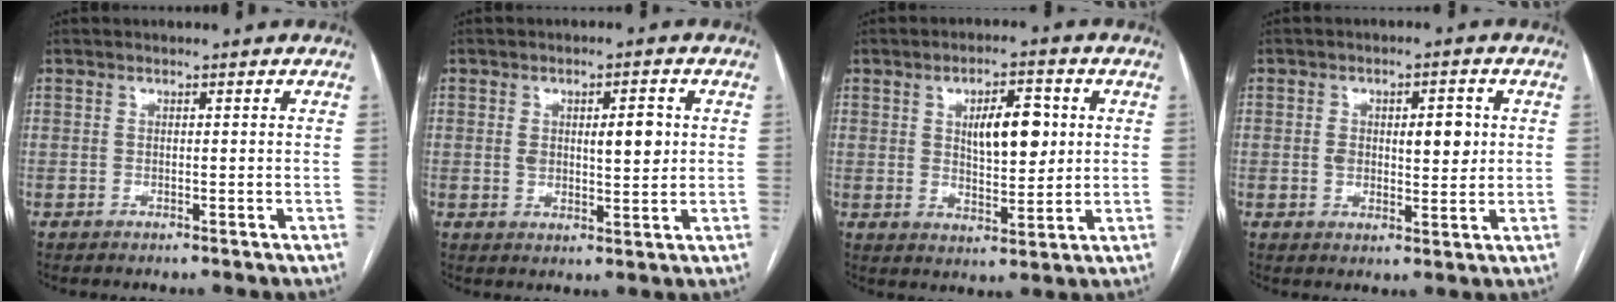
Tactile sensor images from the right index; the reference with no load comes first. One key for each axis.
{"total": 5.9, "fx": 1.1, "fy": 2.2, "fz": 5.4, "tx": -0.082, "ty": 0.006, "tz": 0.023}
{"total": 8.4, "fx": 1.9, "fy": 3.2, "fz": 7.4, "tx": -0.116, "ty": 0.007, "tz": 0.036}
{"total": 6.7, "fx": 0.9, "fy": 3.2, "fz": 5.8, "tx": -0.084, "ty": 0.012, "tz": 0.021}